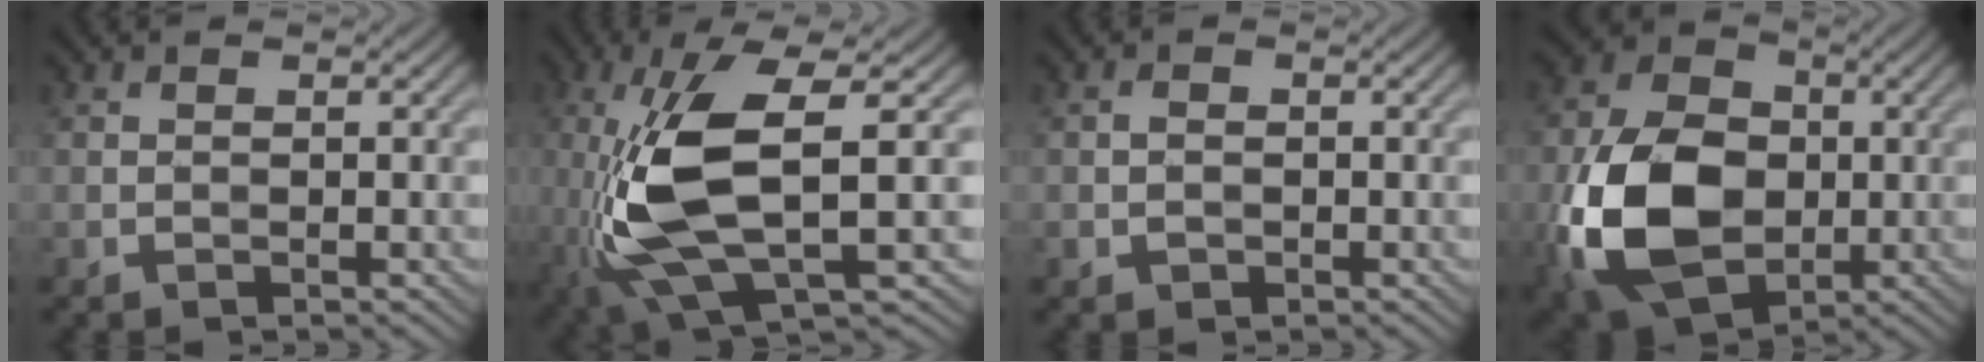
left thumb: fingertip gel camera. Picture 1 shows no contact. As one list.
[{"total": 11.4, "force": [-1.3, 3.6, 10.8], "torque": [-0.239, -0.003, -0.022]}, {"total": 1.5, "force": [-0.4, 1.2, 0.8], "torque": [-0.018, 0.000, -0.009]}, {"total": 15.7, "force": [-3.0, 11.0, 10.7], "torque": [-0.259, -0.011, -0.070]}]